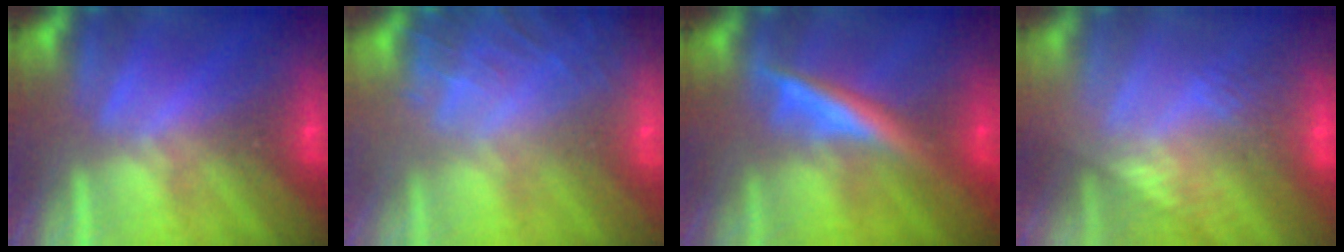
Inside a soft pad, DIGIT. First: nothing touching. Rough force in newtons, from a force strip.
{"total": 6.0}
{"total": 2.9}
{"total": 2.7}